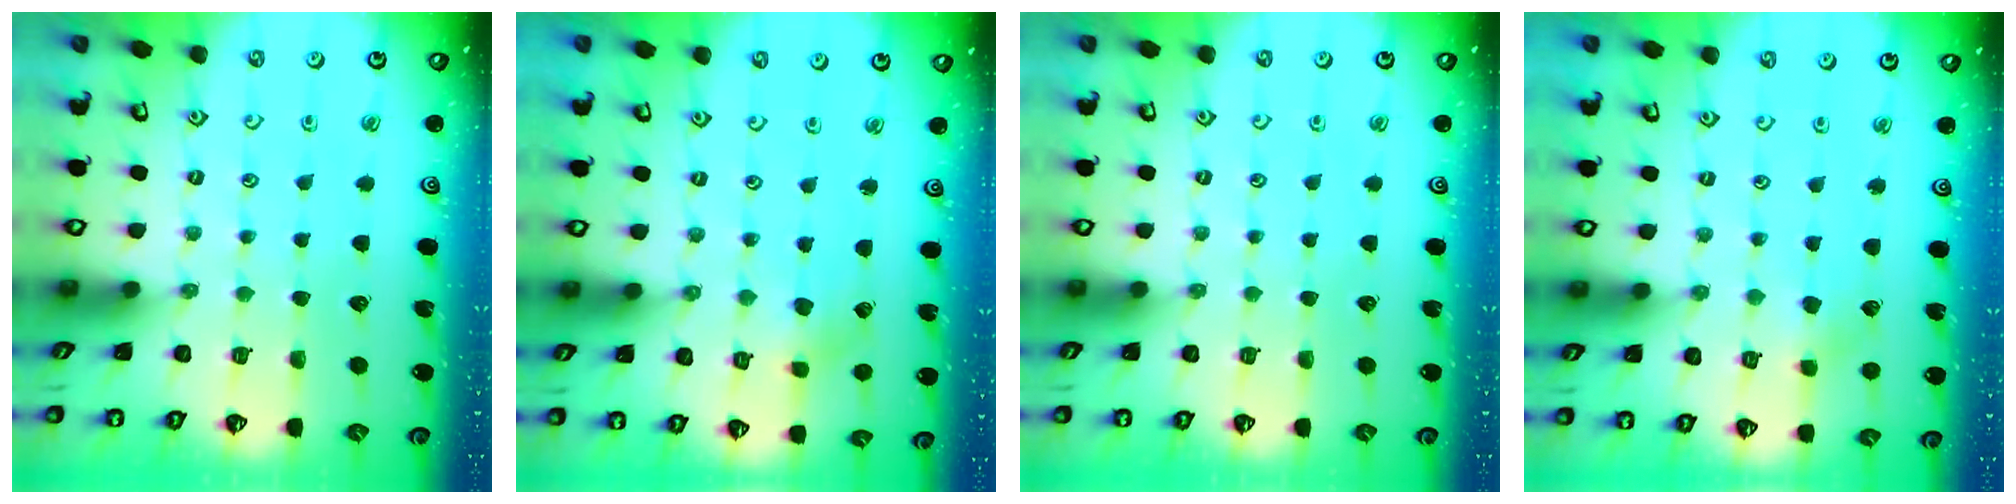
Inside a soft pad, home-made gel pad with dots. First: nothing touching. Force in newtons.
{"total": 3.0, "press": 3.0, "slide": 0.4}
{"total": 0.0}
{"total": 3.7, "press": 3.7, "slide": 0.4}